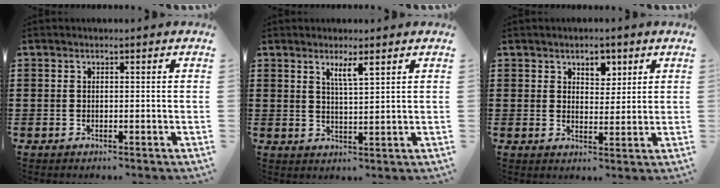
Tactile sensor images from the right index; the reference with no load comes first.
{"total": 3.1, "force": [1.8, 0.5, 2.4], "torque": [-0.051, 0.003, 0.031]}
{"total": 3.6, "force": [2.4, 2.3, 1.4], "torque": [-0.022, 0.006, 0.041]}